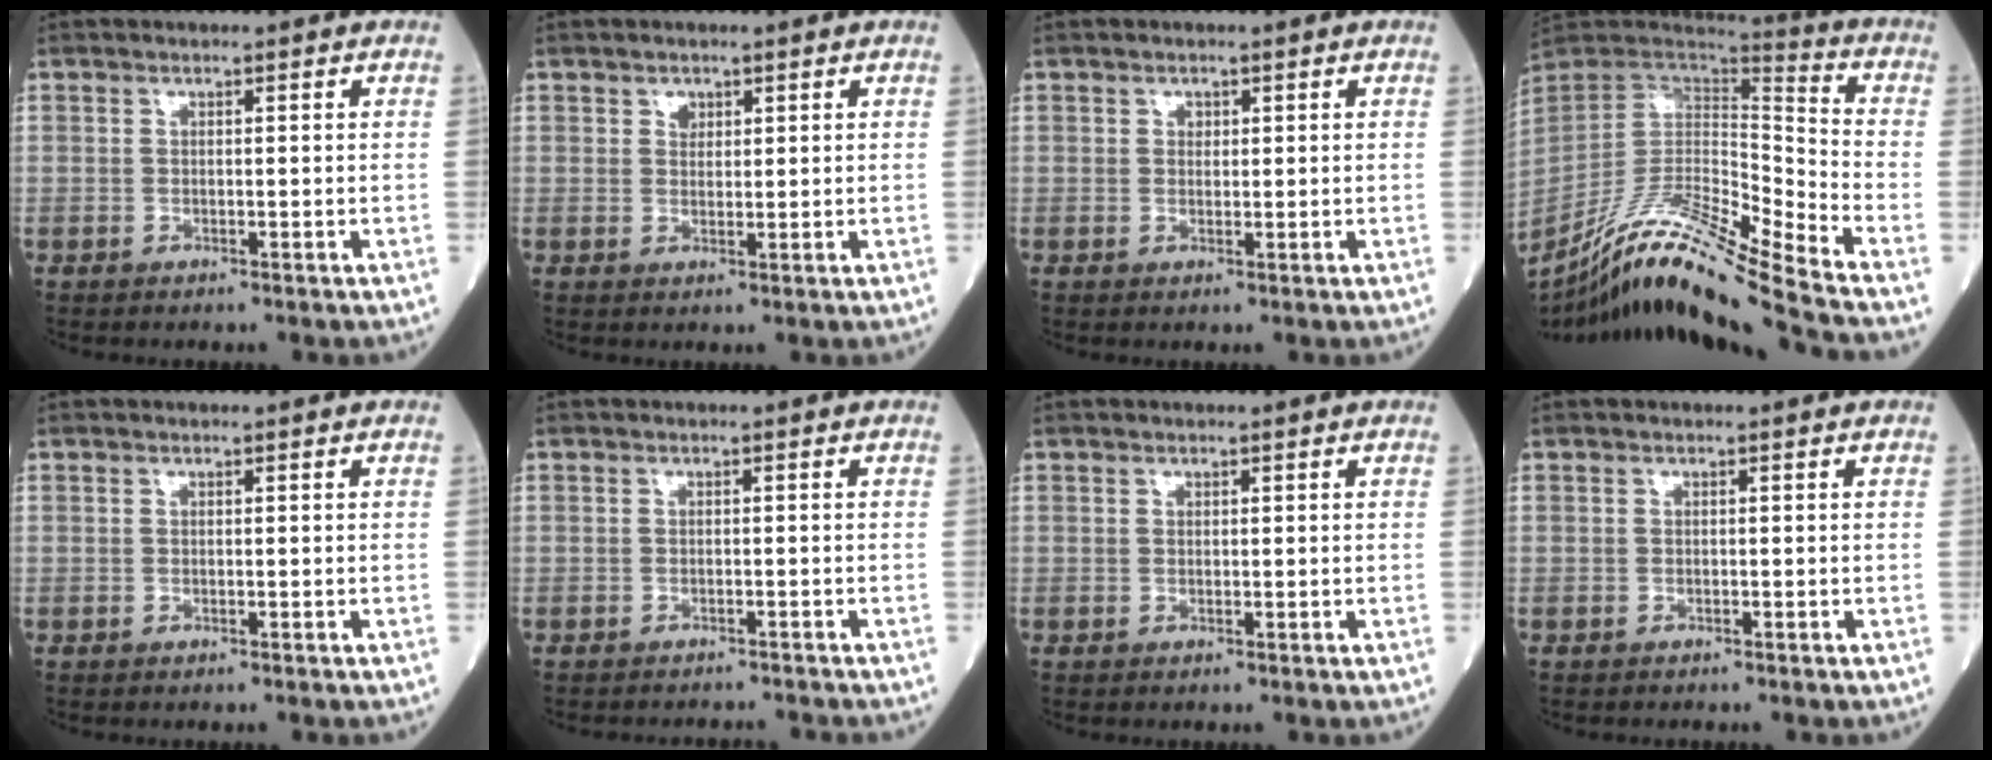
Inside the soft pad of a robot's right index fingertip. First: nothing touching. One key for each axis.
{"total": 1.4, "fx": 0.8, "fy": 1.1, "fz": 0.5, "tx": -0.002, "ty": -0.002, "tz": 0.011}
{"total": 0.9, "fx": 0.4, "fy": 0.8, "fz": 0.4, "tx": -0.001, "ty": -0.001, "tz": 0.004}
{"total": 20.4, "fx": -17.0, "fy": -1.6, "fz": 11.2, "tx": -0.221, "ty": -0.014, "tz": -0.311}
{"total": 0.0}
{"total": 4.2, "fx": -4.1, "fy": 1.0, "fz": 0.1, "tx": 0.008, "ty": -0.003, "tz": -0.054}
{"total": 0.0}
{"total": 0.0}